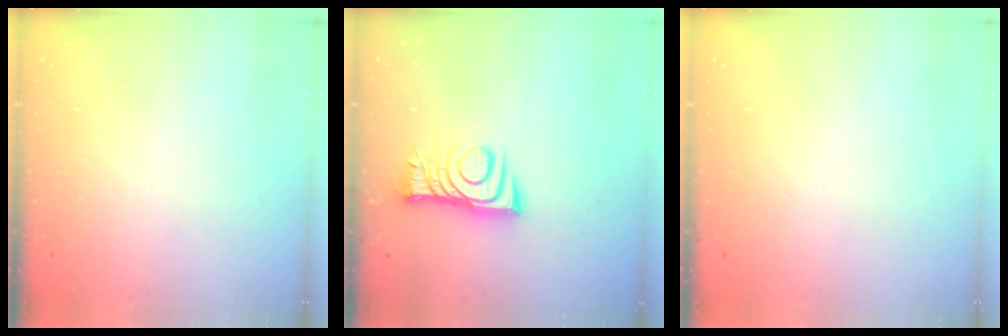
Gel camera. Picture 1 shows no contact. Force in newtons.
{"total": 8.8, "press": 8.8, "slide": 0.6}
{"total": 1.7, "press": 1.6, "slide": 0.1}